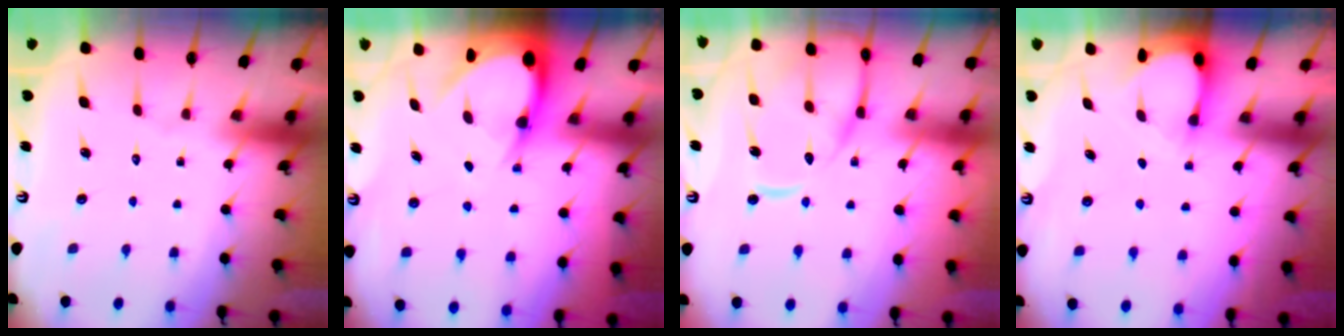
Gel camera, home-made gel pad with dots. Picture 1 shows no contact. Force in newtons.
{"total": 5.6, "press": 5.6, "slide": 0.5}
{"total": 13.1, "press": 13.0, "slide": 1.3}
{"total": 3.8, "press": 3.8, "slide": 0.2}